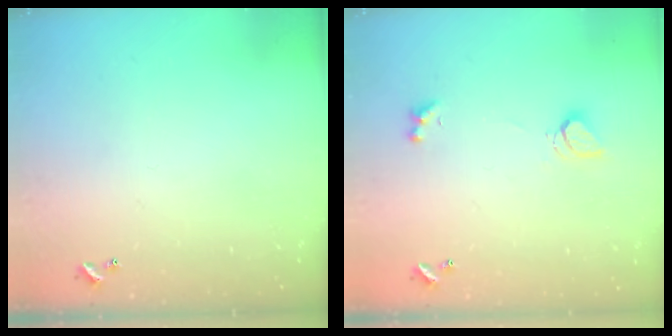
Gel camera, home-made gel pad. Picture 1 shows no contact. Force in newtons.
{"total": 2.5, "press": 2.5, "slide": 0.6}